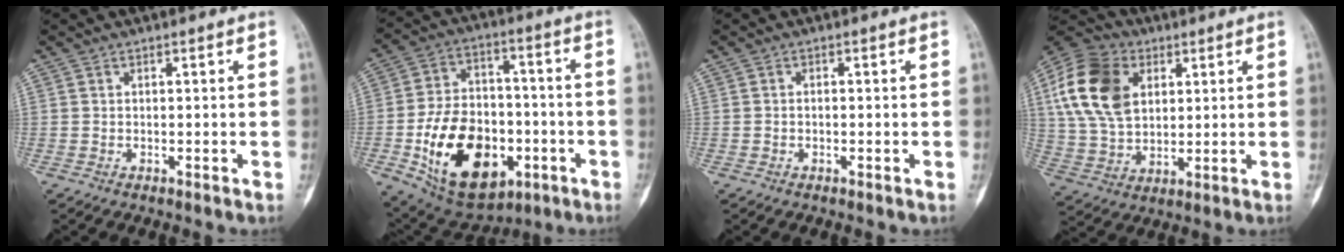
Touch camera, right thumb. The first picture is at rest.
{"total": 22.3, "force": [-6.6, 14.6, 15.6], "torque": [-0.226, 0.029, -0.086]}
{"total": 0.6, "force": [-0.2, 0.4, 0.4], "torque": [-0.006, 0.002, -0.005]}
{"total": 17.7, "force": [5.0, 12.4, 11.6], "torque": [-0.212, 0.000, 0.092]}